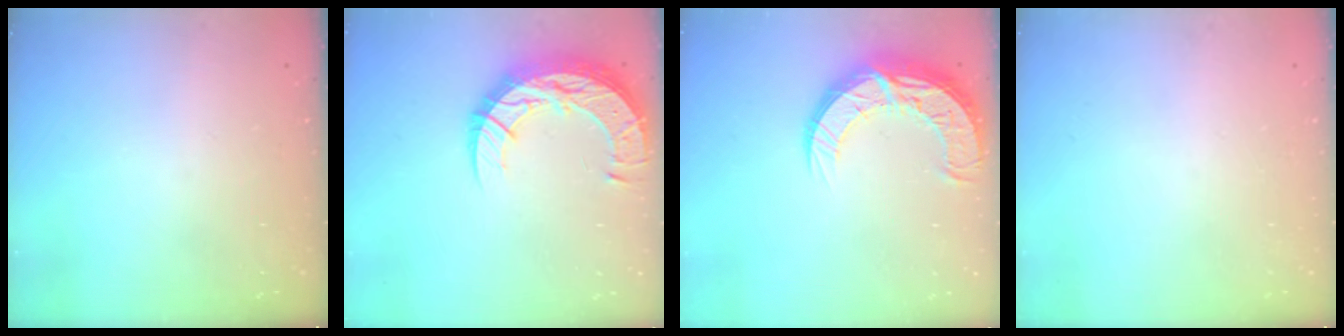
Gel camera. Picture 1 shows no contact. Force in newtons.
{"total": 16.4, "press": 16.4, "slide": 1.0}
{"total": 13.3, "press": 13.2, "slide": 1.2}
{"total": 0.0}